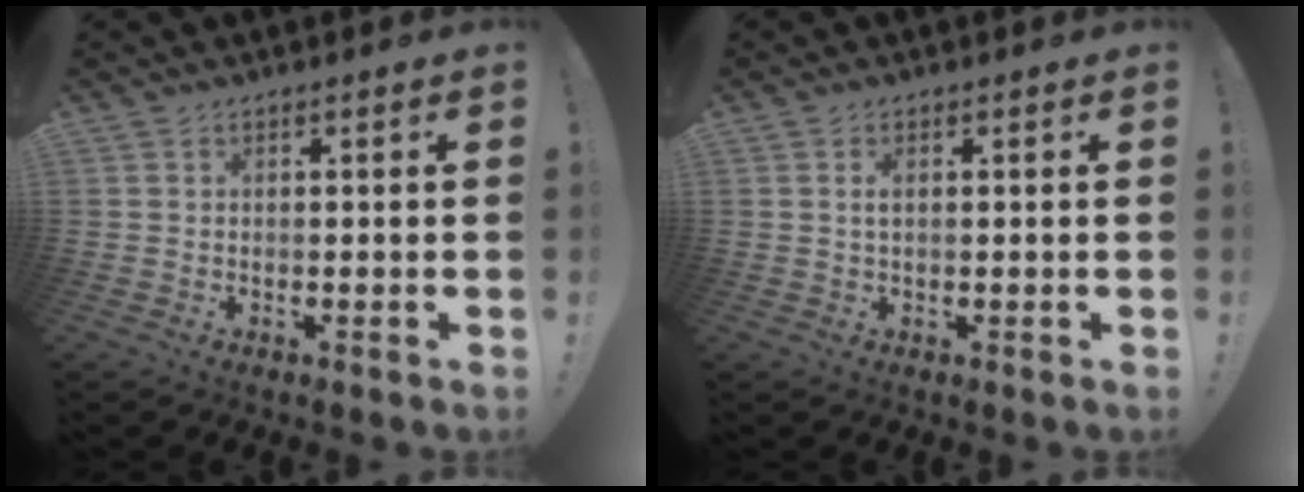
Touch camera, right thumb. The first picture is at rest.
{"total": 1.4, "force": [0.2, 0.3, 1.3], "torque": [-0.026, 0.002, 0.001]}